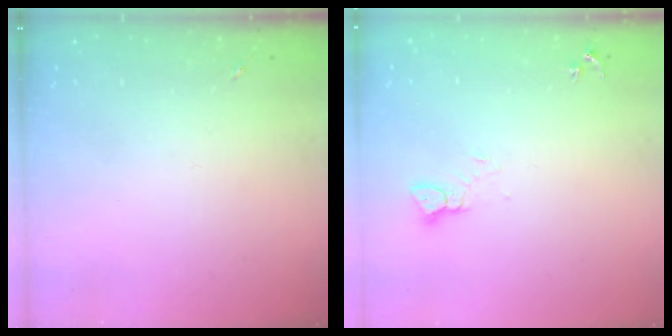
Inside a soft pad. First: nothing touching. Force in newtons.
{"total": 2.6, "press": 2.6, "slide": 0.1}